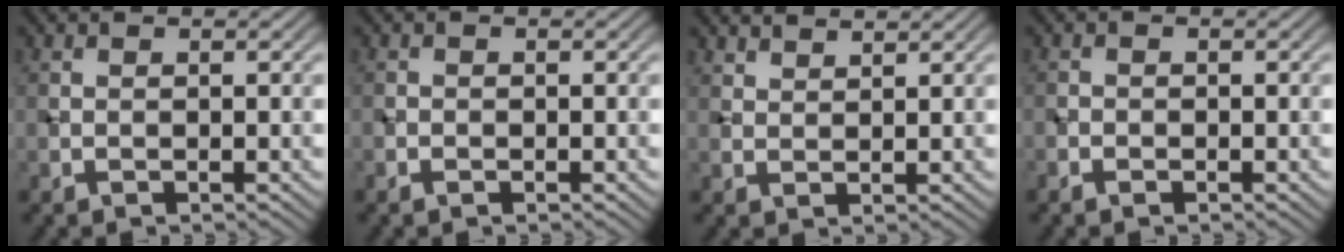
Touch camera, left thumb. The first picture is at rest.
{"total": 0.8, "force": [-0.5, 0.5, 0.3], "torque": [-0.005, -0.002, -0.009]}
{"total": 2.4, "force": [2.2, 0.6, 0.7], "torque": [-0.016, -0.007, 0.048]}
{"total": 1.1, "force": [-0.8, 0.6, 0.4], "torque": [-0.008, -0.002, -0.015]}